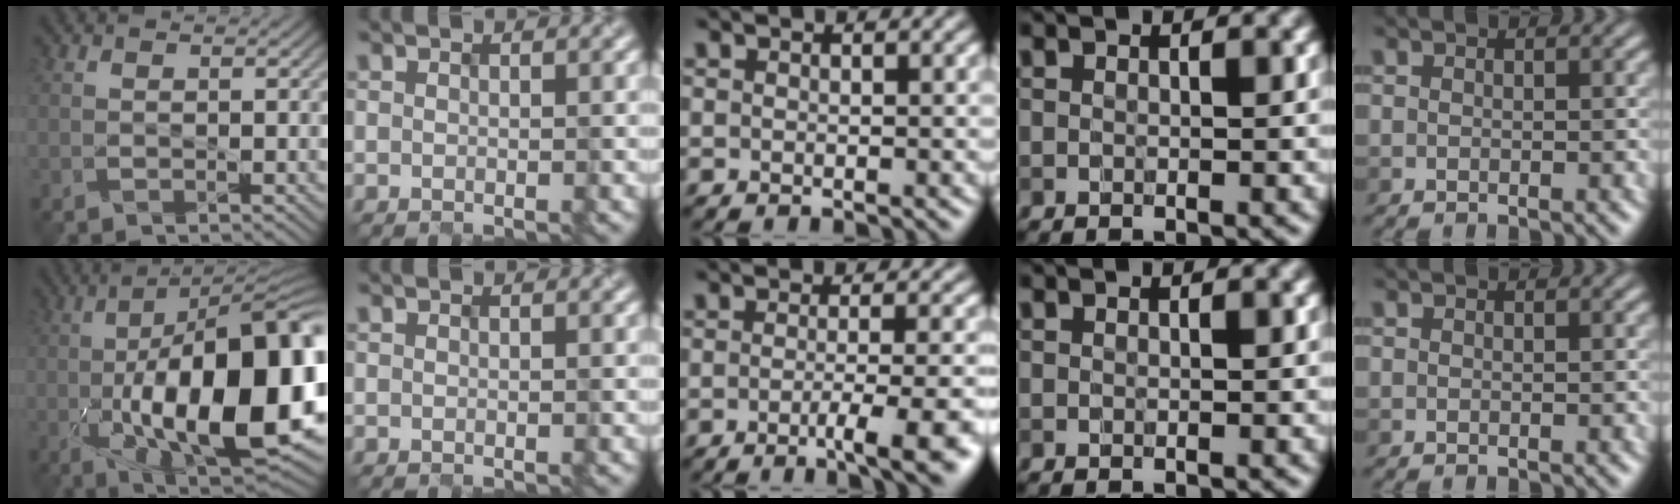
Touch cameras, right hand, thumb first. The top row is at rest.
{"thumb": {"total": 20.0, "force": [-3.6, 8.3, 17.9], "torque": [-0.285, -0.012, -0.061]}, "middle": {"total": 6.2, "force": [-2.4, 1.4, 5.6], "torque": [-0.069, -0.004, -0.035]}}